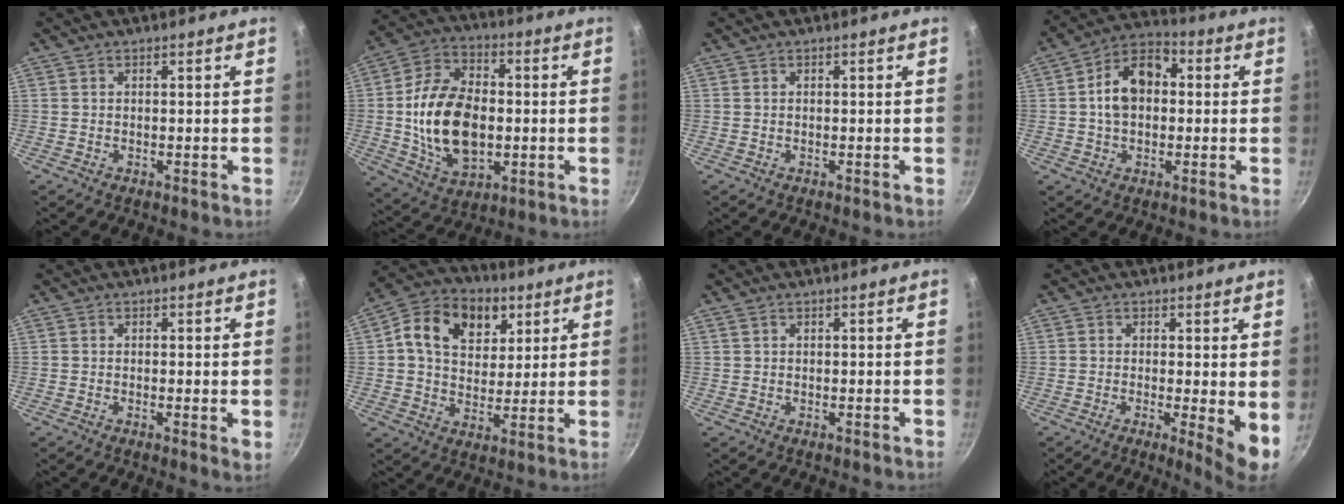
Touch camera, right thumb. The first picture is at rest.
{"total": 18.7, "force": [-0.9, 12.0, 14.3], "torque": [-0.239, 0.015, -0.013]}
{"total": 0.0}
{"total": 11.2, "force": [0.8, 7.8, 8.0], "torque": [-0.107, 0.030, -0.004]}
{"total": 1.6, "force": [0.1, 0.5, 1.5], "torque": [-0.020, -0.008, -0.002]}
{"total": 15.0, "force": [5.5, 11.1, 8.6], "torque": [-0.119, -0.005, 0.078]}
{"total": 0.5, "force": [0.3, 0.3, 0.3], "torque": [-0.006, 0.003, 0.007]}
{"total": 6.0, "force": [-0.1, 1.3, 5.8], "torque": [-0.081, -0.019, -0.002]}